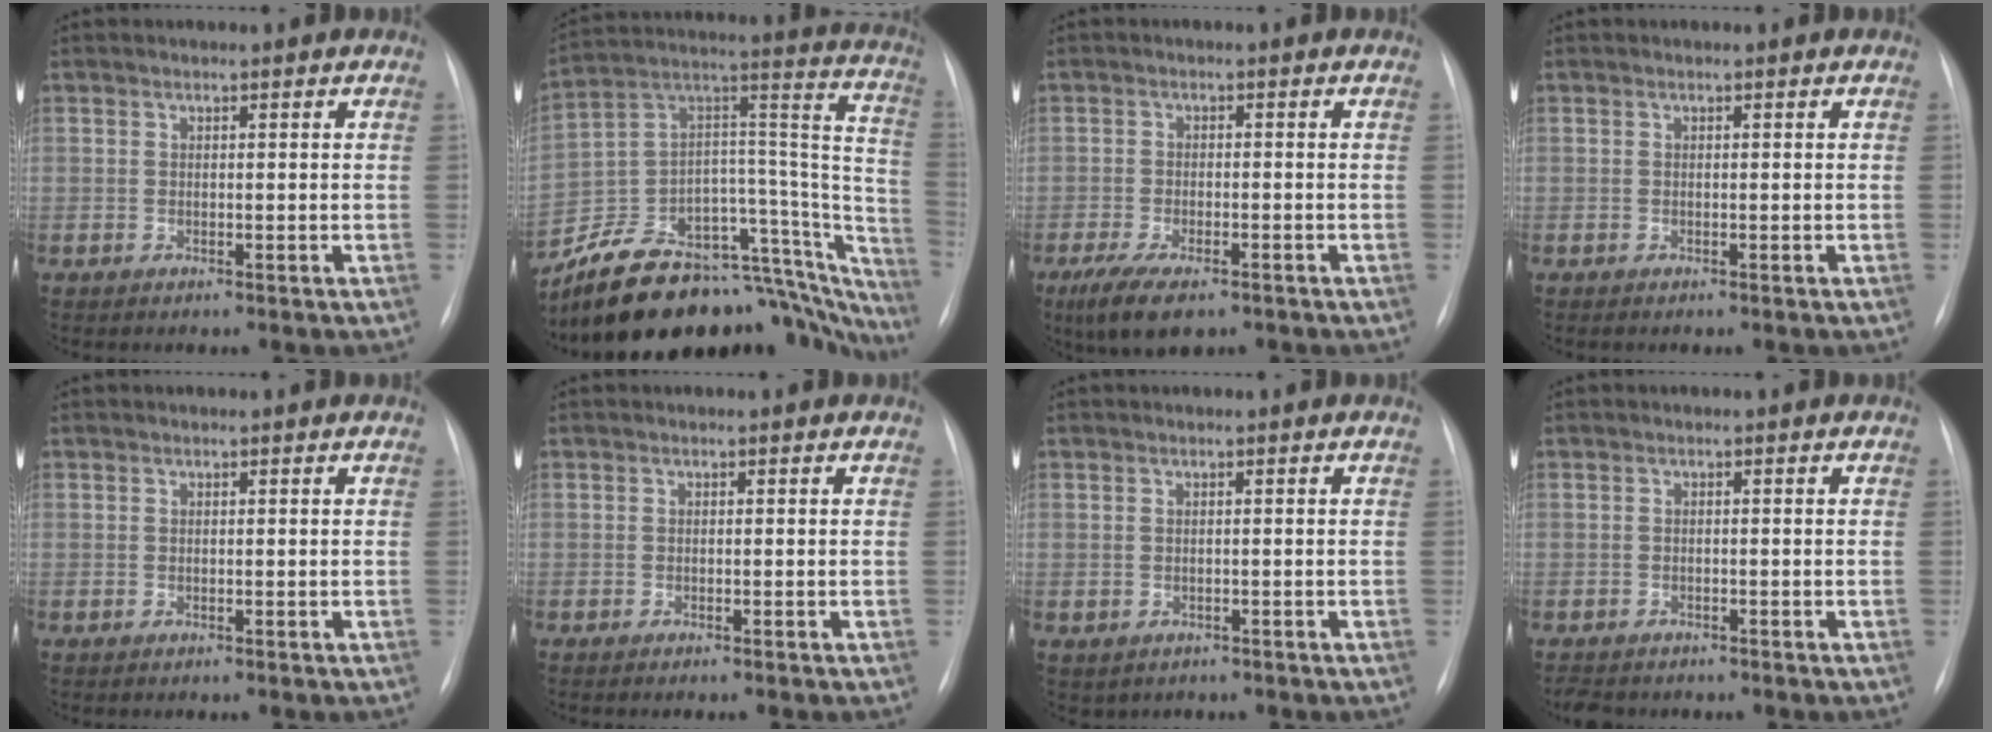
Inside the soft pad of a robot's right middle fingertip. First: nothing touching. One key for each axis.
{"total": 34.2, "fx": -28.6, "fy": 12.6, "fz": 13.9, "tx": -0.143, "ty": 0.039, "tz": -0.390}
{"total": 7.9, "fx": -5.3, "fy": 2.6, "fz": 5.2, "tx": -0.095, "ty": -0.017, "tz": -0.084}
{"total": 0.0}
{"total": 0.0}
{"total": 1.3, "fx": -1.0, "fy": -0.1, "fz": 0.7, "tx": -0.009, "ty": -0.002, "tz": -0.011}
{"total": 1.7, "fx": -1.0, "fy": 1.4, "fz": 0.3, "tx": -0.007, "ty": 0.001, "tz": -0.007}
{"total": 3.6, "fx": -3.1, "fy": 1.5, "fz": 0.9, "tx": -0.013, "ty": -0.005, "tz": -0.044}